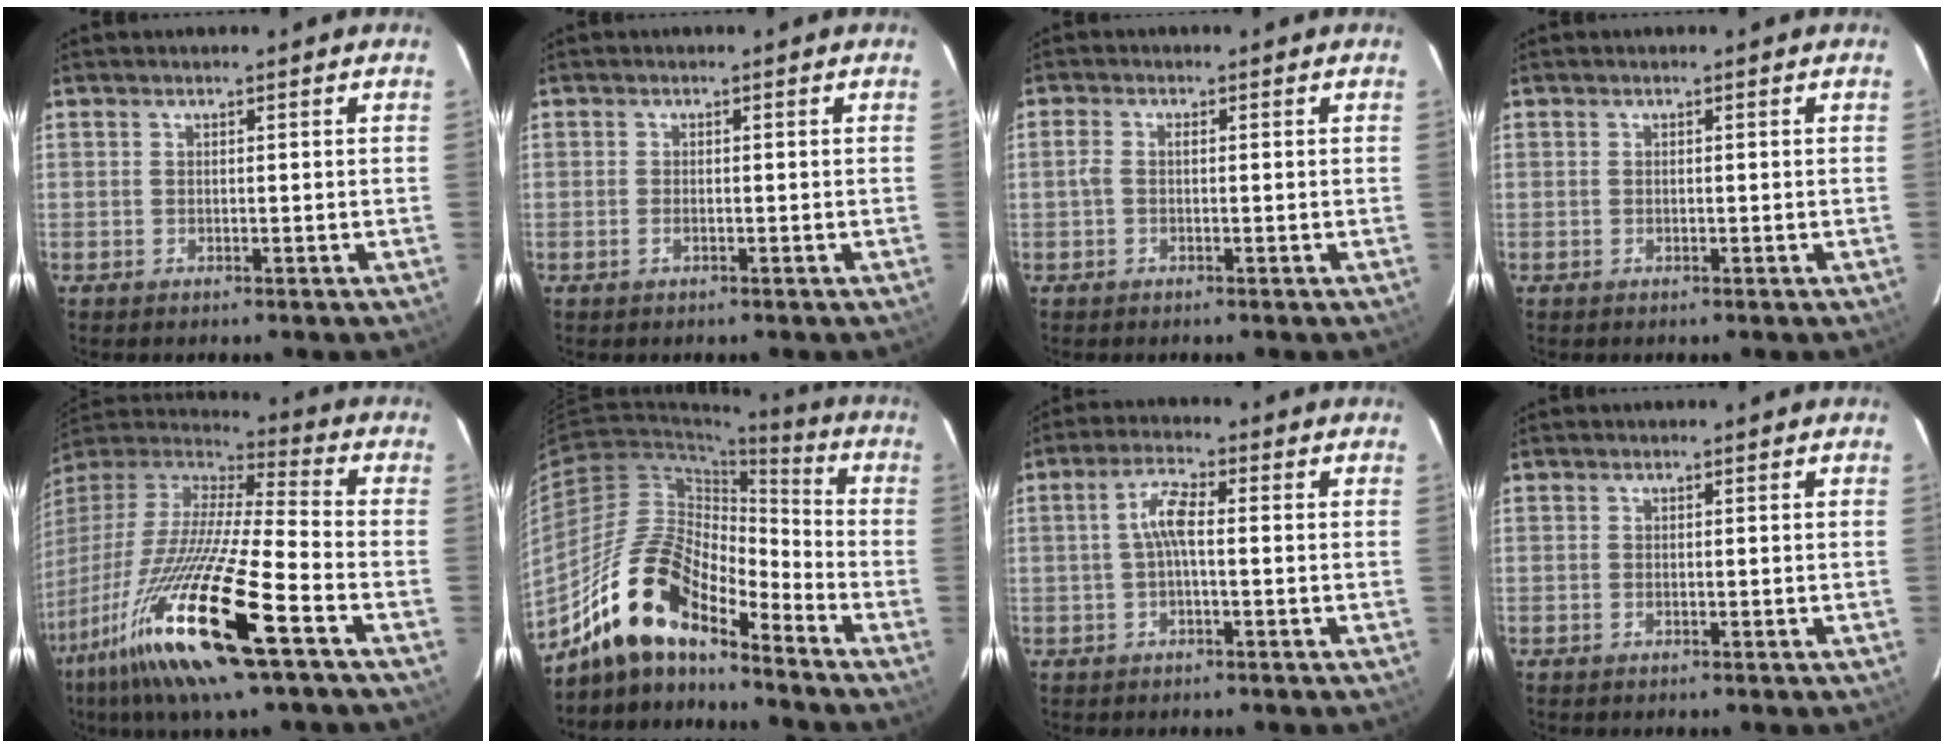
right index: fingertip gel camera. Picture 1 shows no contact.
{"total": 1.1, "force": [-0.5, 0.5, 0.8], "torque": [-0.016, 0.001, -0.009]}
{"total": 1.9, "force": [-0.1, 1.0, 1.6], "torque": [-0.035, 0.005, -0.006]}
{"total": 0.0}
{"total": 28.1, "force": [-15.1, 2.9, 23.5], "torque": [-0.432, -0.072, -0.282]}
{"total": 16.2, "force": [-12.8, 5.2, 8.6], "torque": [-0.158, 0.003, -0.252]}
{"total": 4.5, "force": [-0.3, 1.0, 4.3], "torque": [-0.088, 0.013, -0.005]}
{"total": 0.0}